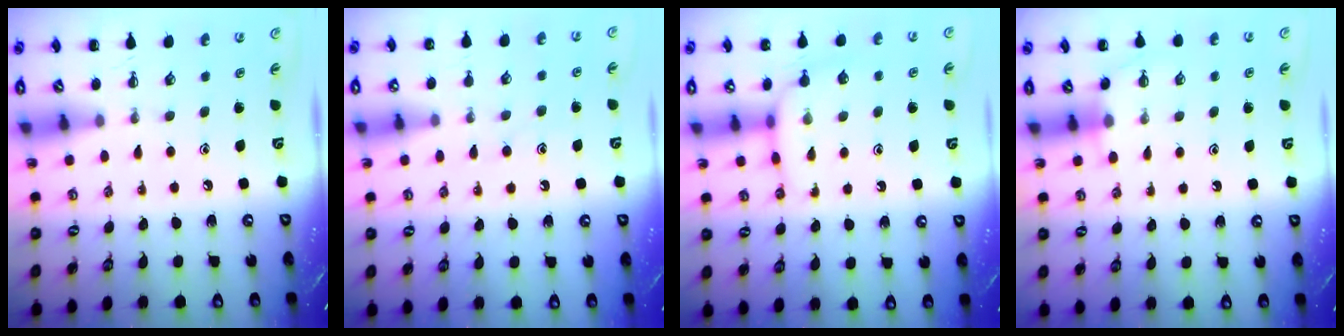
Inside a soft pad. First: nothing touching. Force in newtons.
{"total": 9.6, "press": 9.5, "slide": 1.4}
{"total": 8.0, "press": 7.8, "slide": 1.5}
{"total": 4.8, "press": 4.6, "slide": 1.2}